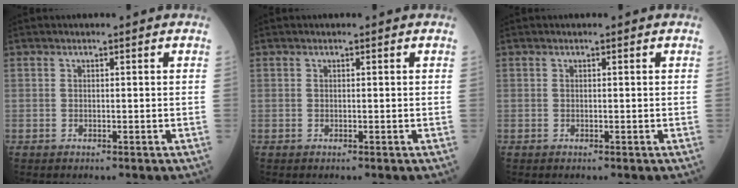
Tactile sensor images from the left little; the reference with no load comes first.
{"total": 0.0}
{"total": 0.0}